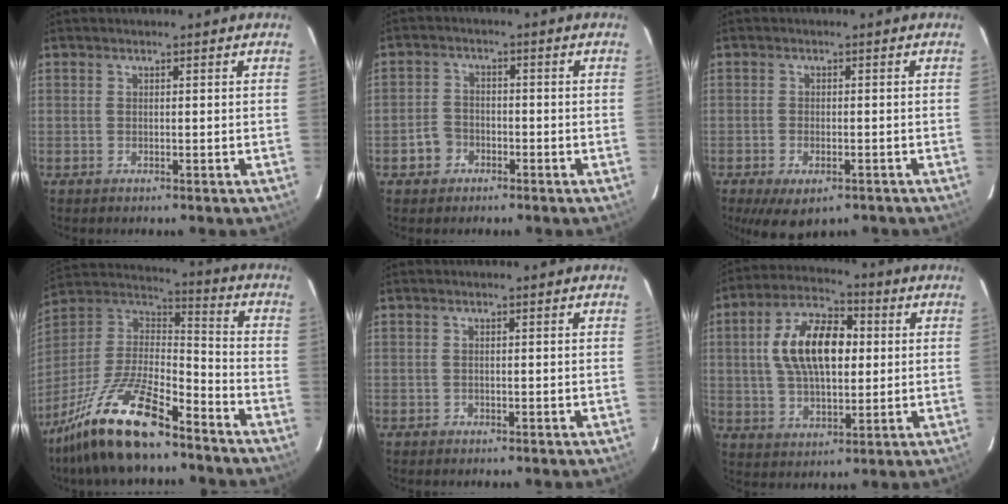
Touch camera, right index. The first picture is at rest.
{"total": 4.3, "force": [-2.3, 3.5, 0.9], "torque": [-0.024, 0.012, -0.038]}
{"total": 7.0, "force": [-4.4, 3.4, 4.4], "torque": [-0.095, -0.025, -0.065]}
{"total": 20.3, "force": [-14.3, 5.9, 13.1], "torque": [-0.272, -0.016, -0.260]}
{"total": 0.7, "force": [-0.4, 0.5, -0.1], "torque": [0.003, 0.001, -0.006]}
{"total": 14.9, "force": [2.2, 7.9, 12.5], "torque": [-0.228, 0.026, 0.038]}